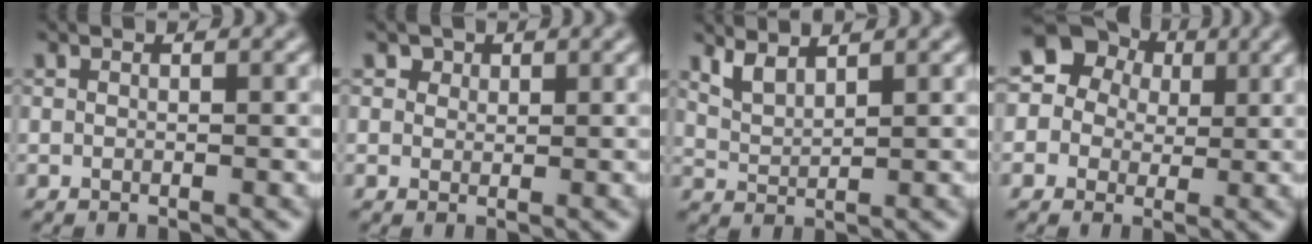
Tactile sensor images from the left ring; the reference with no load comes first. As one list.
[{"total": 1.7, "force": [1.2, 1.2, 0.5], "torque": [-0.009, -0.008, 0.017]}, {"total": 2.3, "force": [2.0, 0.5, 1.0], "torque": [-0.024, -0.003, 0.045]}, {"total": 12.7, "force": [3.8, 11.3, 4.4], "torque": [-0.112, 0.054, 0.029]}]